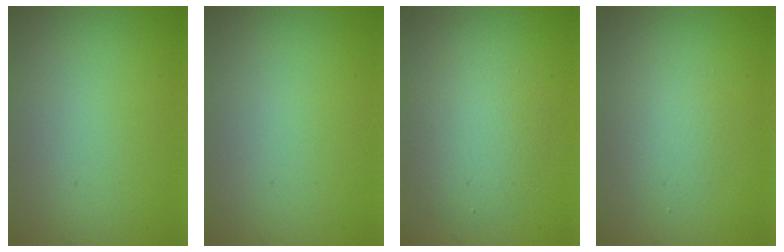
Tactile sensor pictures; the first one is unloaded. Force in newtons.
{"total": 0.0}
{"total": 4.1, "press": 4.1, "slide": 0.2}
{"total": 2.2, "press": 2.2, "slide": 0.0}